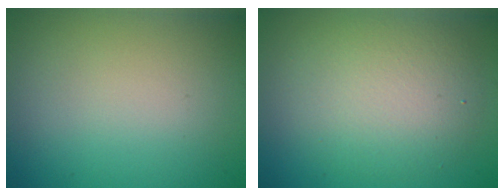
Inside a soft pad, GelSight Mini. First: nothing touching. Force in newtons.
{"total": 5.1, "press": 5.1, "slide": 0.5}